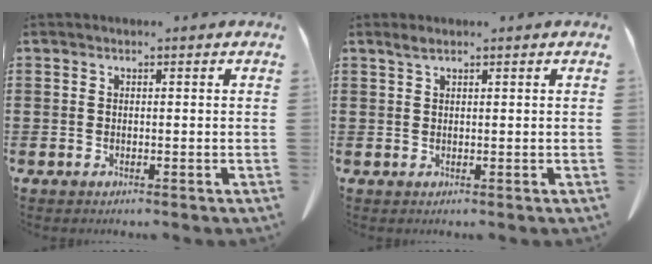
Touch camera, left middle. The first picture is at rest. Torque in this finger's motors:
{"motor_torque": [0.05, 0.11, 0.00, 0.00]}